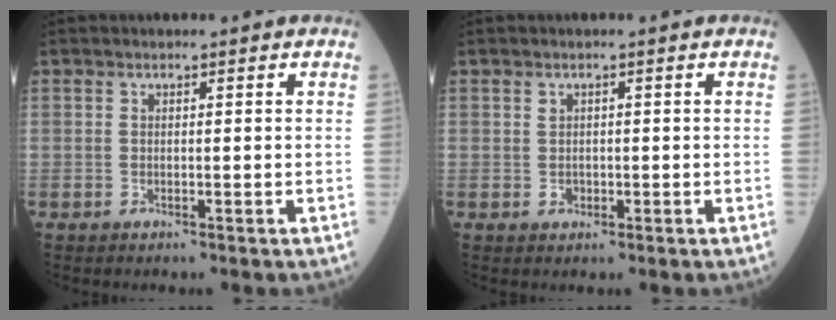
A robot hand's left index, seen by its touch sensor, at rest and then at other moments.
{"total": 1.3, "force": [0.0, 1.2, 0.5], "torque": [-0.010, 0.001, 0.003]}